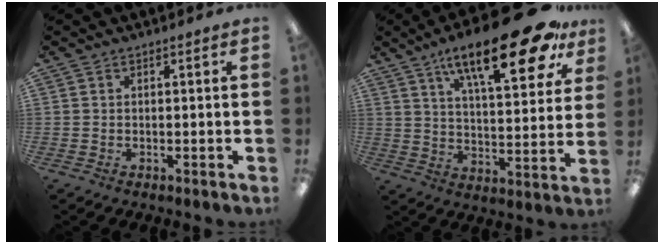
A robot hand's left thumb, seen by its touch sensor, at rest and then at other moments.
{"total": 23.1, "force": [14.1, 7.2, 16.8], "torque": [-0.255, -0.071, 0.222]}